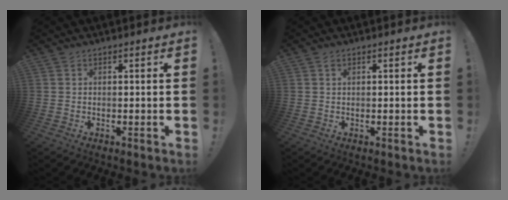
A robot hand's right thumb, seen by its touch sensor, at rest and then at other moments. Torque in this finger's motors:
{"motor_torque": [-0.05, -0.10, 0.31, -0.25, 0.00]}